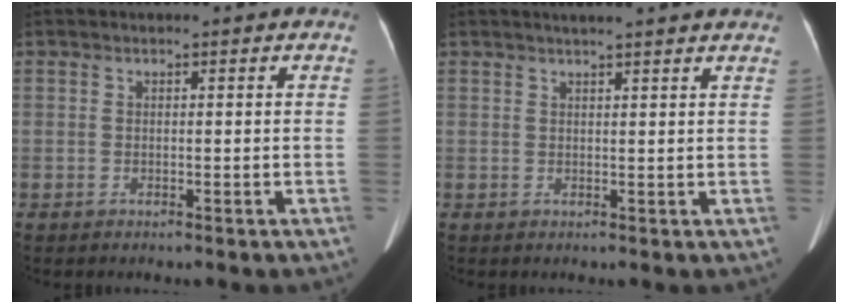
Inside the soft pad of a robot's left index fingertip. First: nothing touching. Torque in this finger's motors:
{"motor_torque": [-0.32, -0.09, -0.10, 0.01]}